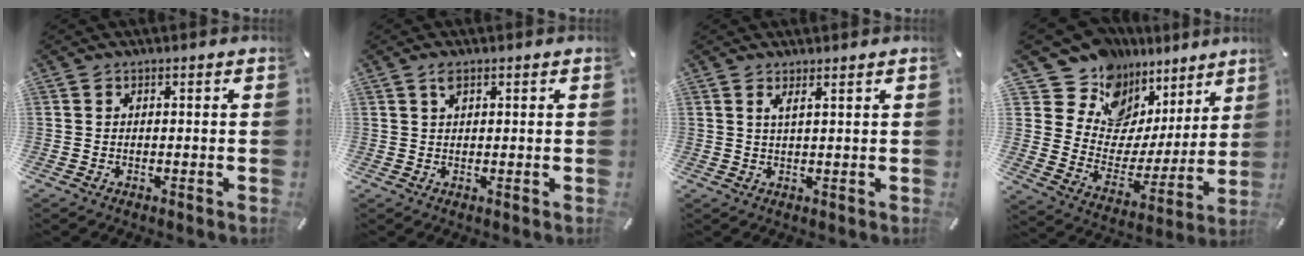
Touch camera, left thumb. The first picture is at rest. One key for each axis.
{"total": 1.8, "fx": 0.9, "fy": 0.7, "fz": 1.4, "tx": -0.031, "ty": 0.002, "tz": 0.015}
{"total": 2.3, "fx": 1.5, "fy": -0.1, "fz": 1.7, "tx": -0.036, "ty": -0.002, "tz": 0.025}
{"total": 13.5, "fx": 11.0, "fy": 7.8, "fz": 1.3, "tx": -0.040, "ty": -0.120, "tz": 0.193}